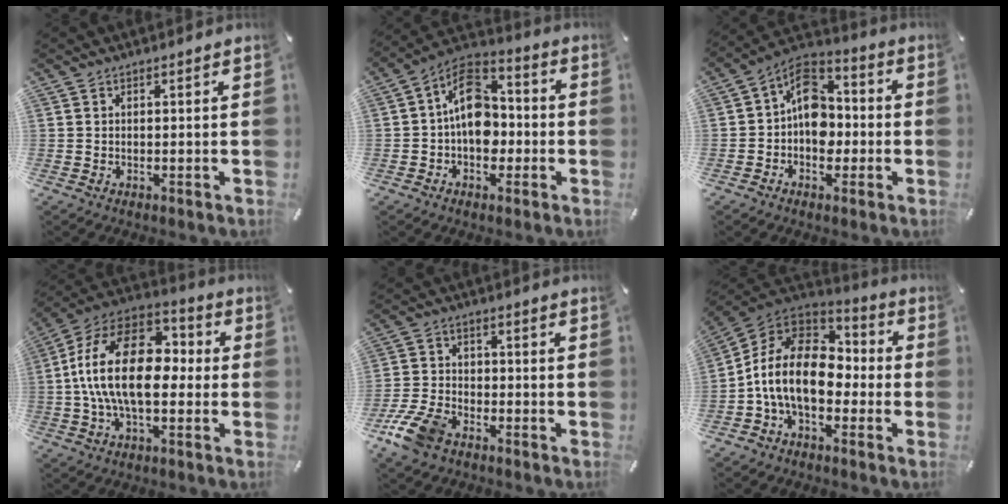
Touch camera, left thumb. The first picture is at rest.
{"total": 12.7, "force": [-0.8, 9.3, 8.7], "torque": [-0.150, 0.014, -0.012]}
{"total": 10.6, "force": [-1.2, 8.4, 6.3], "torque": [-0.104, 0.012, -0.022]}
{"total": 20.8, "force": [-1.3, 12.4, 16.7], "torque": [-0.328, 0.018, -0.017]}
{"total": 10.2, "force": [-6.3, 6.0, 5.3], "torque": [-0.121, 0.027, -0.120]}
{"total": 15.8, "force": [-3.1, 10.6, 11.3], "torque": [-0.227, 0.025, -0.058]}